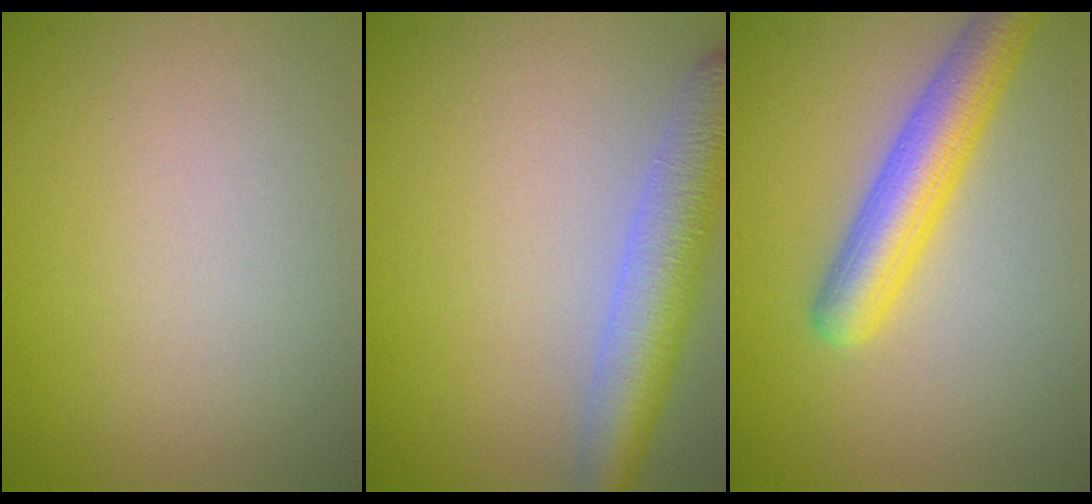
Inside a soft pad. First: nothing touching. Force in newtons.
{"total": 5.7, "press": 5.7, "slide": 0.3}
{"total": 4.9, "press": 4.9, "slide": 0.2}